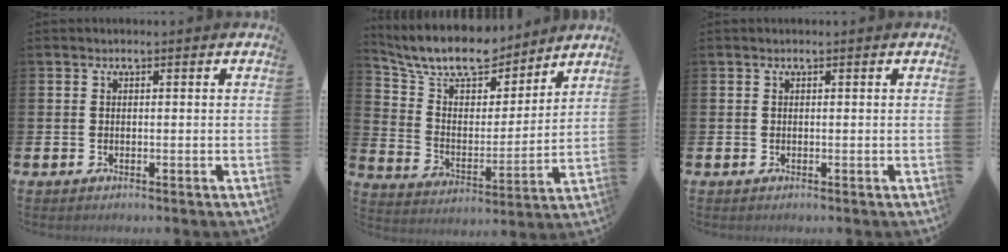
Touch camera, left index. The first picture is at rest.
{"total": 11.1, "force": [9.9, 3.8, 3.3], "torque": [-0.098, -0.068, 0.174]}
{"total": 0.0}